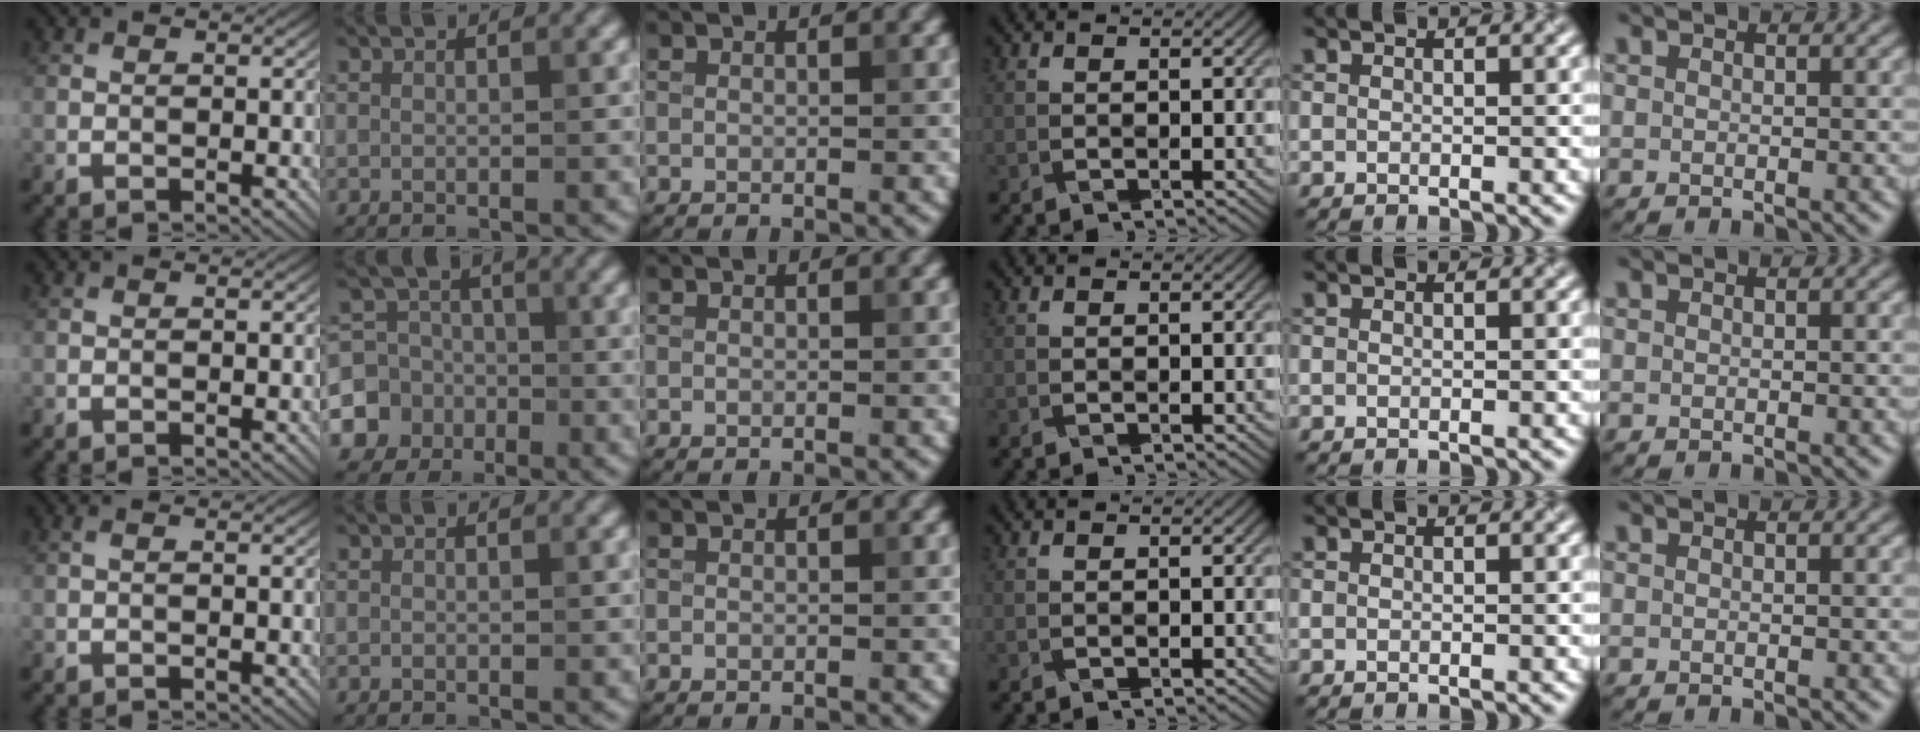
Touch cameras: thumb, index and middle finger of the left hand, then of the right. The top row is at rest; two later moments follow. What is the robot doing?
{"motion": "fold", "object": "handkerchief"}